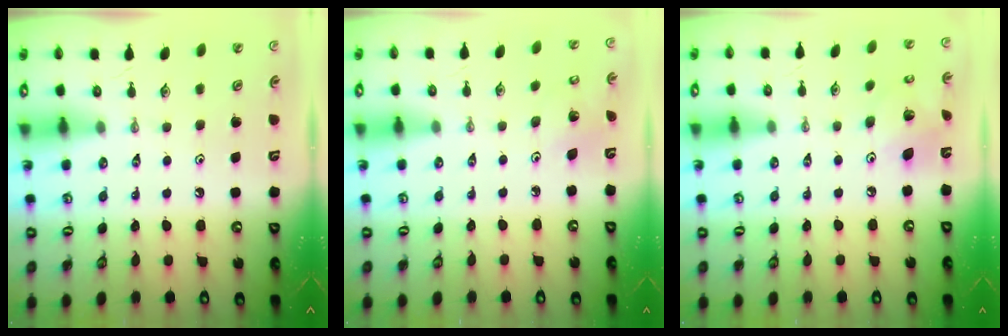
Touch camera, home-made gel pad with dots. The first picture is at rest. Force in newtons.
{"total": 2.9, "press": 2.9, "slide": 0.2}
{"total": 9.2, "press": 9.2, "slide": 0.5}